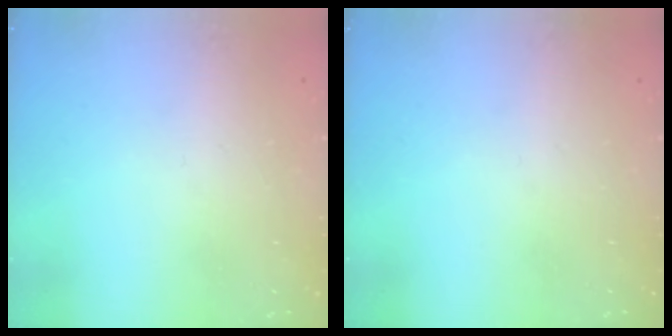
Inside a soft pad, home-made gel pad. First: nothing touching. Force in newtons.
{"total": 0.0}